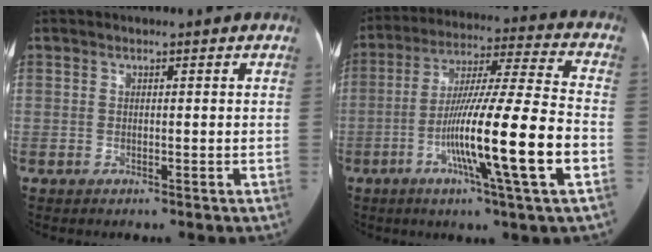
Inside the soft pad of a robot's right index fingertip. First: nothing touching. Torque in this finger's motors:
{"motor_torque": [2.04, -0.10, 0.56, 0.21]}